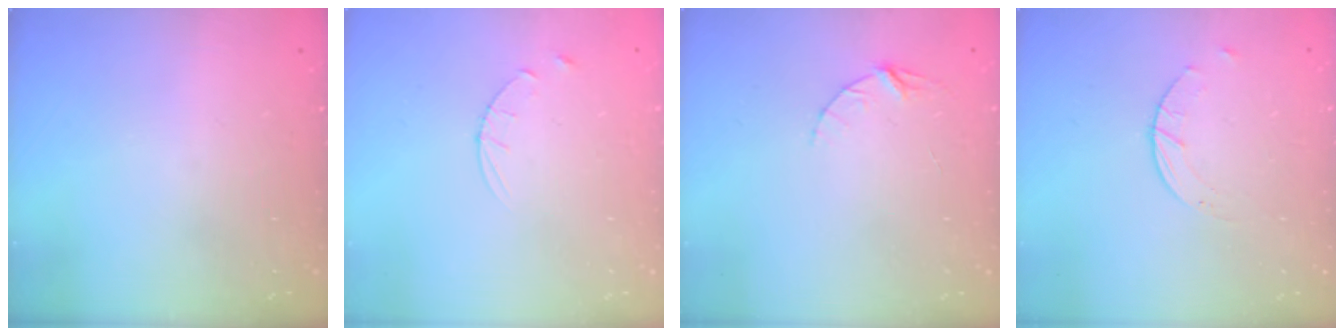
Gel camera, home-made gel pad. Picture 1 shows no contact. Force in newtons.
{"total": 4.9, "press": 4.9, "slide": 0.6}
{"total": 3.9, "press": 3.9, "slide": 0.4}
{"total": 2.0, "press": 2.0, "slide": 0.3}